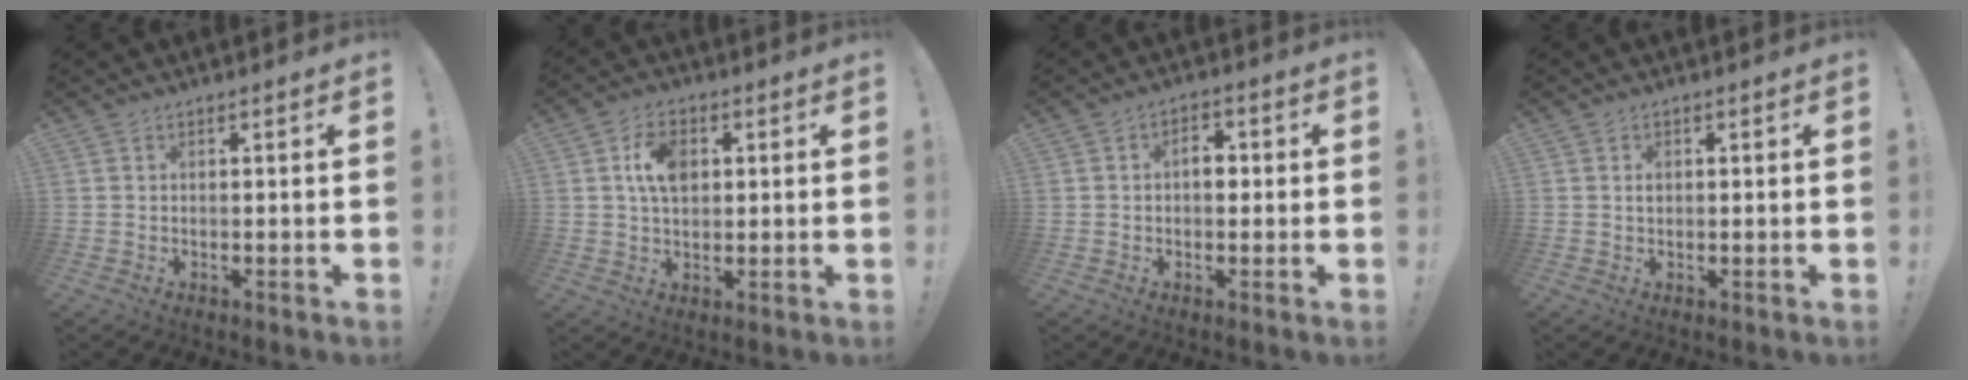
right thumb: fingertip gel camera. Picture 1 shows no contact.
{"total": 8.2, "force": [1.9, 5.4, 5.8], "torque": [-0.084, 0.003, 0.035]}
{"total": 4.5, "force": [-0.1, 3.1, 3.3], "torque": [-0.047, 0.010, -0.007]}
{"total": 1.0, "force": [0.0, 0.8, 0.5], "torque": [-0.001, 0.001, -0.002]}